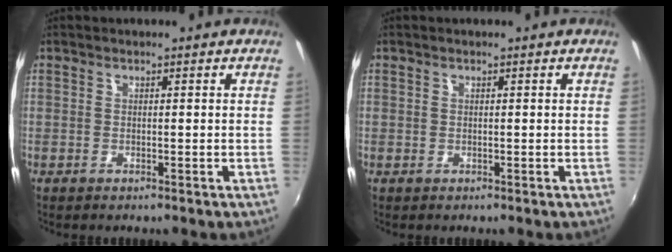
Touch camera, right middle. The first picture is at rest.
{"total": 0.5, "force": [-0.1, 0.5, 0.0], "torque": [0.001, -0.001, -0.003]}